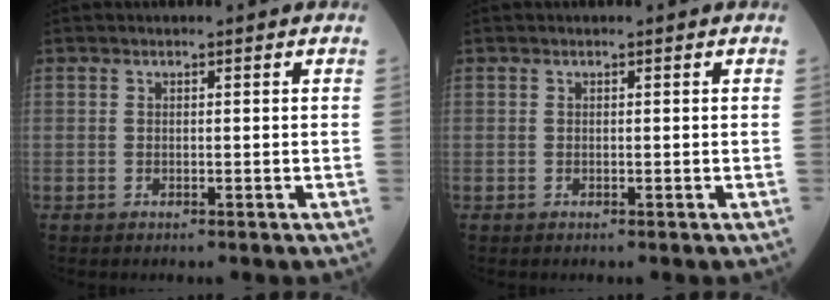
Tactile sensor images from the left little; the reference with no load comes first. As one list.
[{"total": 0.0}]